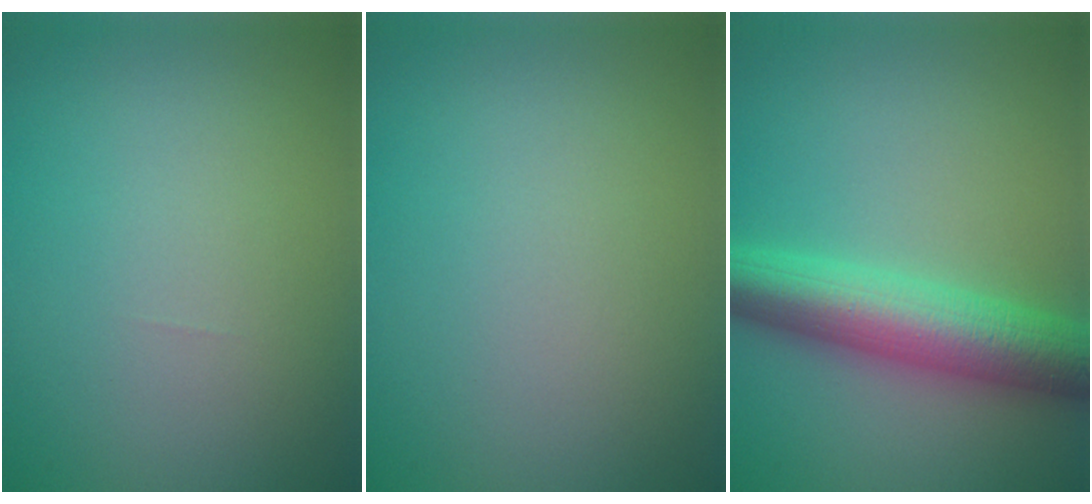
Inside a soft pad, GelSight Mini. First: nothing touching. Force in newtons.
{"total": 0.0}
{"total": 7.4, "press": 7.4, "slide": 0.0}